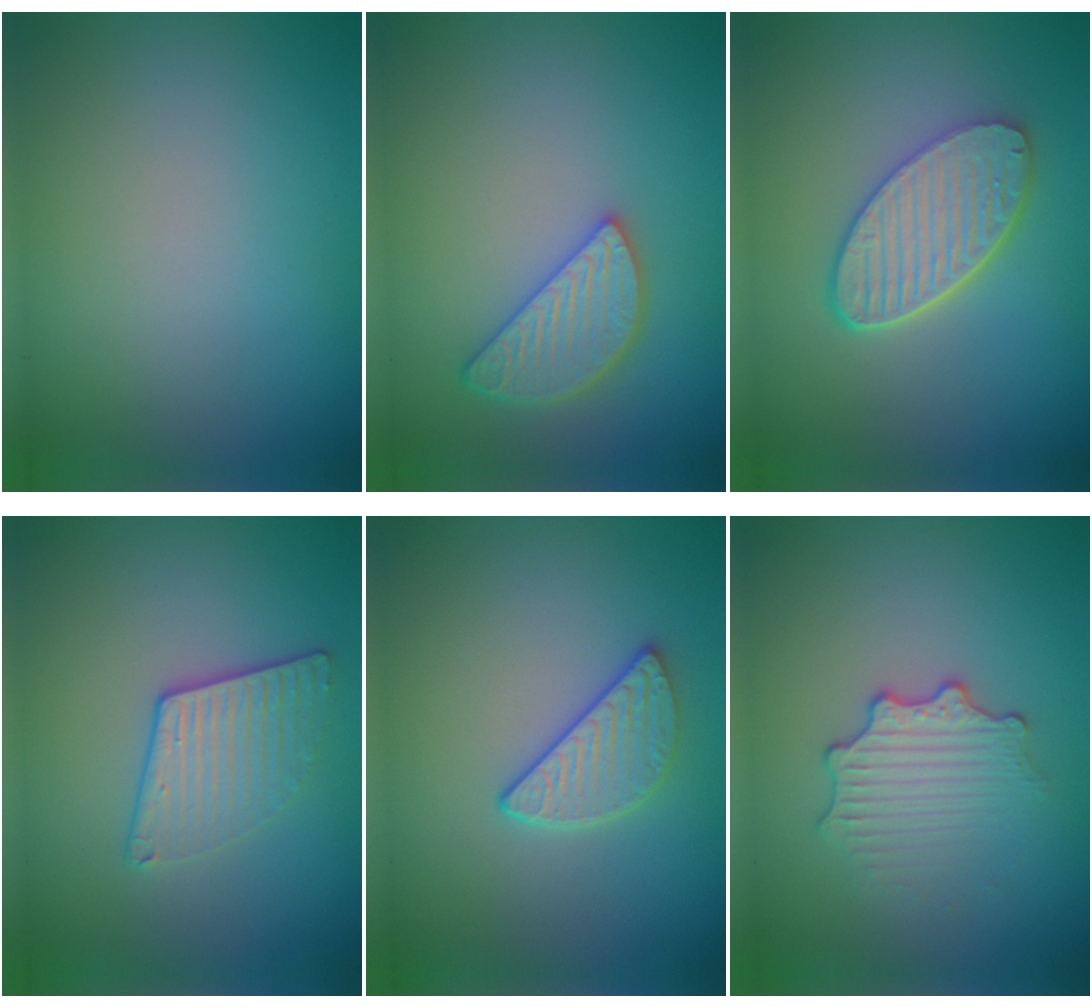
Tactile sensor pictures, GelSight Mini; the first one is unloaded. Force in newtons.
{"total": 3.9, "press": 3.7, "slide": 1.4}
{"total": 5.6, "press": 4.5, "slide": 3.3}
{"total": 2.8, "press": 2.3, "slide": 1.6}
{"total": 2.9, "press": 2.6, "slide": 1.3}
{"total": 3.0, "press": 2.6, "slide": 1.5}